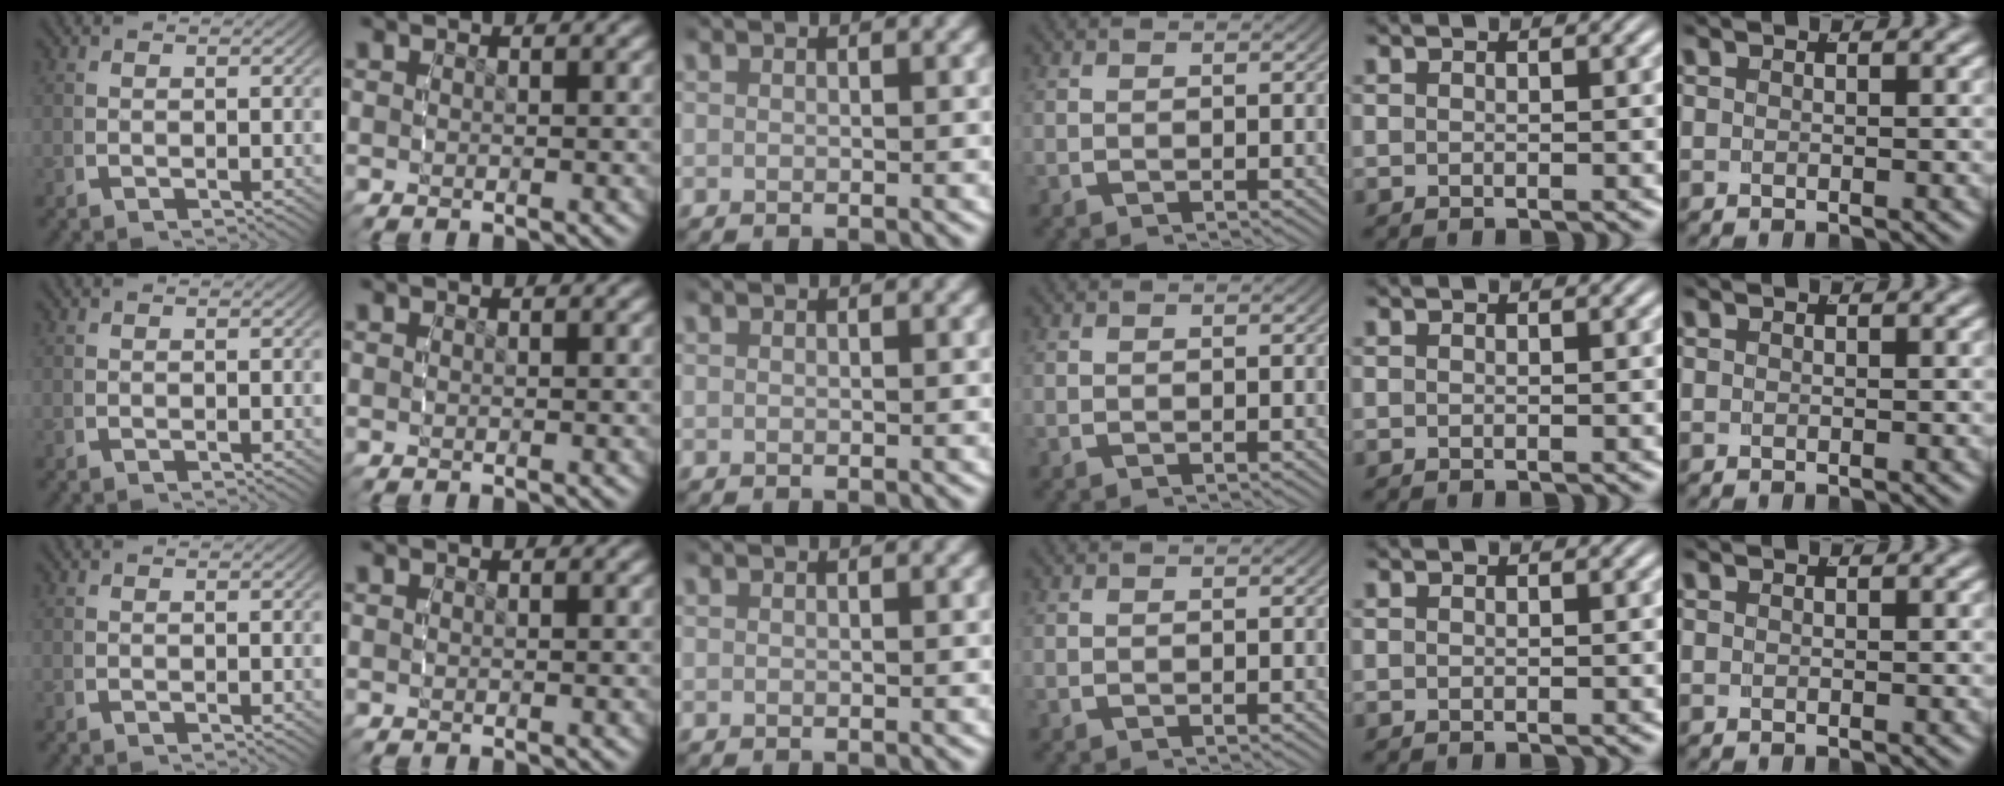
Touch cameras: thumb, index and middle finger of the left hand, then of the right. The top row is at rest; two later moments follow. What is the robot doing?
{"motion": "reach", "object": "button"}